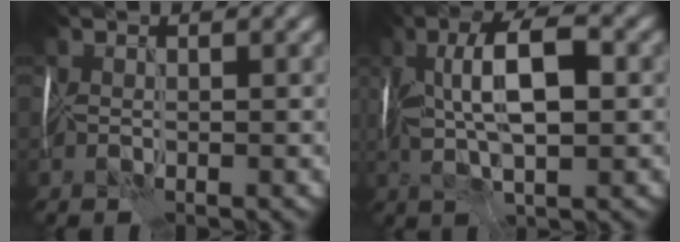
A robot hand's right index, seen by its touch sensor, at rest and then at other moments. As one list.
[{"total": 7.5, "force": [1.1, 2.6, 7.0], "torque": [-0.121, 0.014, 0.013]}]